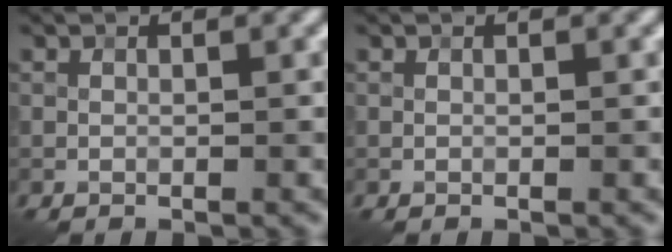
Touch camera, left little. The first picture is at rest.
{"total": 0.0}